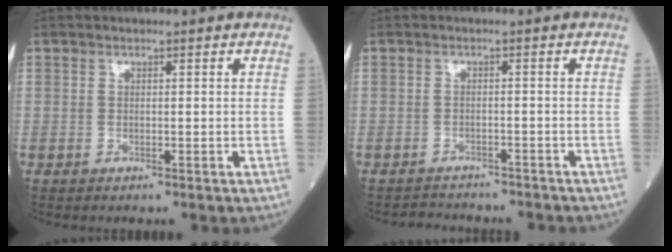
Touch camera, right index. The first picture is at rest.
{"total": 5.4, "force": [-5.1, 1.6, 0.6], "torque": [-0.011, -0.001, -0.065]}